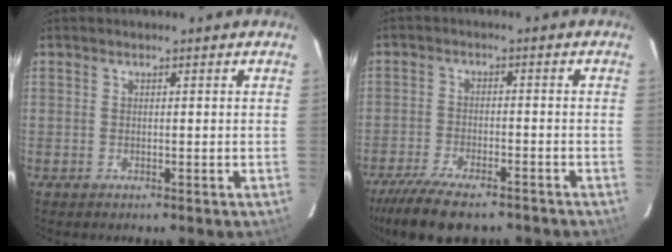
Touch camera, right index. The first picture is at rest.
{"total": 13.4, "force": [-10.7, 4.1, 6.9], "torque": [-0.155, -0.031, -0.178]}